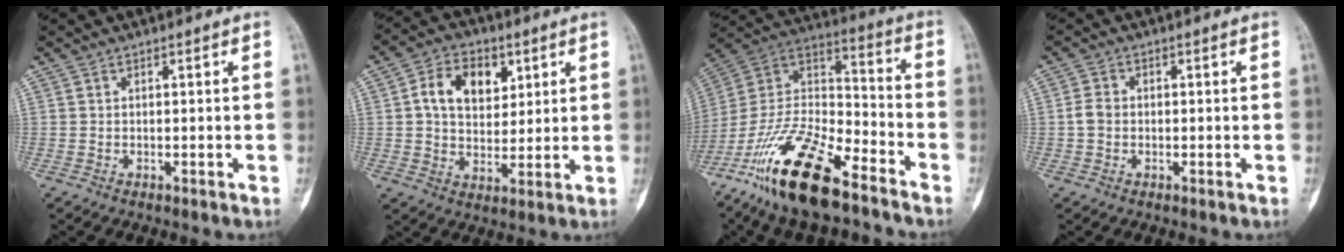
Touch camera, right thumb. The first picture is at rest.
{"total": 11.2, "force": [3.4, 7.9, 7.1], "torque": [-0.079, -0.003, 0.058]}
{"total": 23.3, "force": [-15.6, 8.1, 15.3], "torque": [-0.309, 0.063, -0.290]}
{"total": 2.8, "force": [-0.4, 2.4, 1.5], "torque": [-0.021, 0.009, -0.012]}